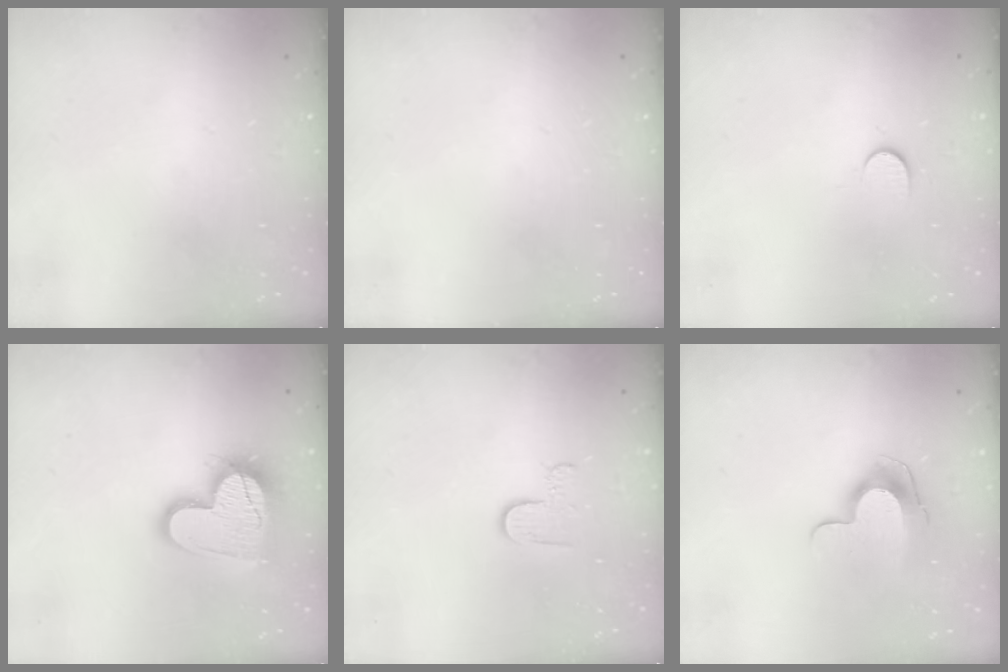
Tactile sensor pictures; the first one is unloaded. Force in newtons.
{"total": 0.0}
{"total": 5.7, "press": 5.6, "slide": 0.7}
{"total": 16.5, "press": 16.5, "slide": 1.1}
{"total": 2.9, "press": 2.9, "slide": 0.3}
{"total": 9.9, "press": 9.9, "slide": 0.4}